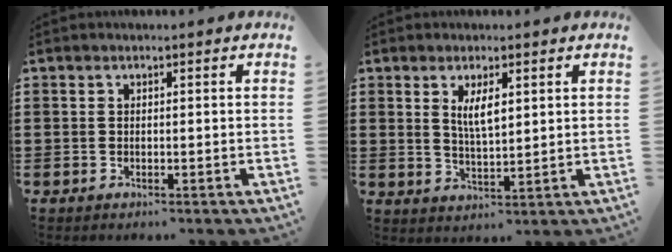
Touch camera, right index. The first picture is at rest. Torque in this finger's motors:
{"motor_torque": [0.12, -0.08, 0.23, 0.10]}